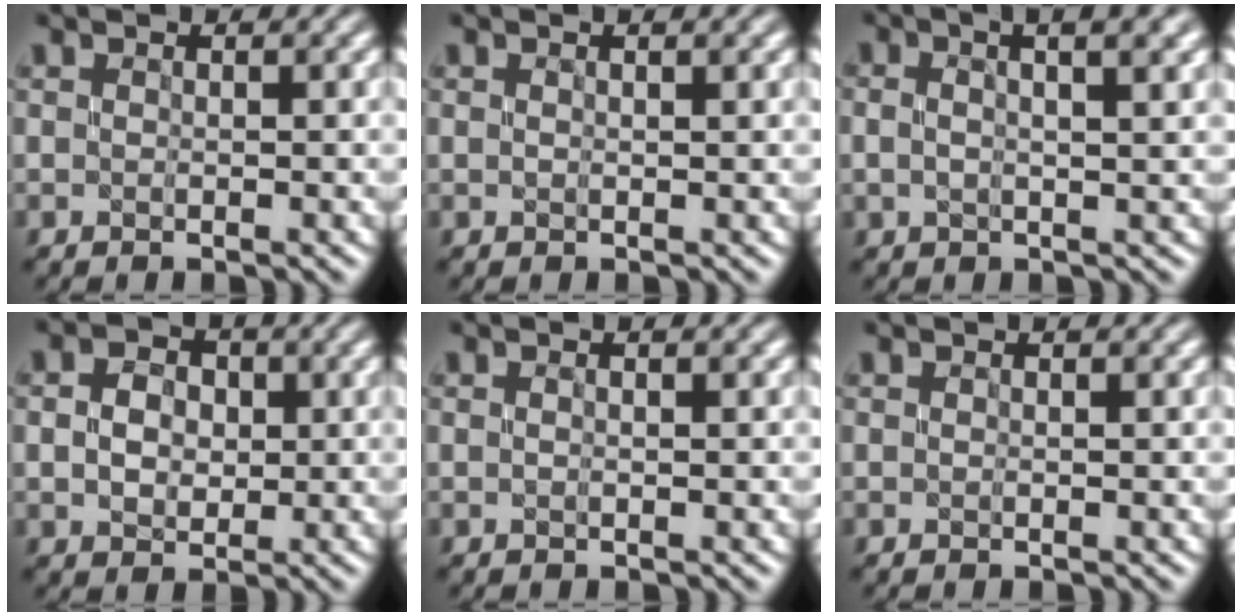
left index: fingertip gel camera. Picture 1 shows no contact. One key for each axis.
{"total": 1.3, "fx": 0.7, "fy": 0.3, "fz": 1.1, "tx": -0.020, "ty": 0.001, "tz": 0.006}
{"total": 6.3, "fx": 2.7, "fy": 2.5, "fz": 5.1, "tx": -0.061, "ty": 0.026, "tz": 0.009}
{"total": 3.2, "fx": 0.1, "fy": 2.6, "fz": 2.0, "tx": -0.040, "ty": 0.002, "tz": -0.001}
{"total": 0.8, "fx": 0.2, "fy": 0.1, "fz": 0.7, "tx": -0.015, "ty": 0.001, "tz": 0.000}
{"total": 0.0}